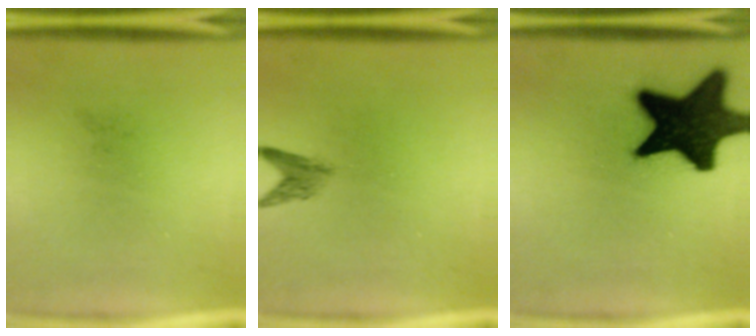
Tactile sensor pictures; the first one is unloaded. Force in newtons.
{"total": 2.0}
{"total": 19.9}